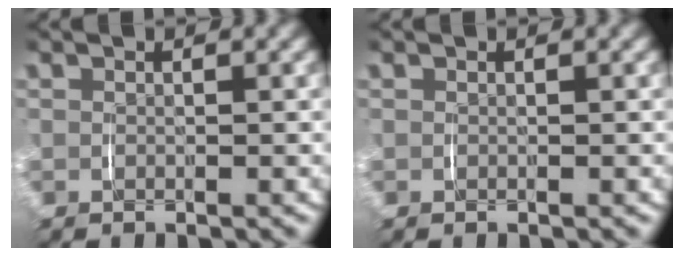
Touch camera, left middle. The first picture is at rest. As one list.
[{"total": 0.0}]